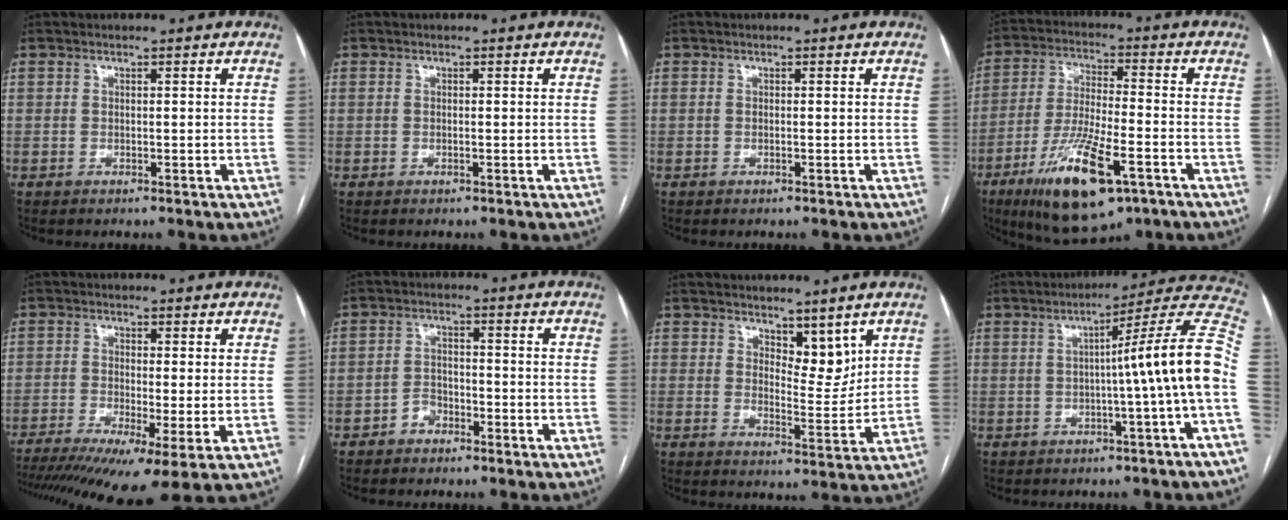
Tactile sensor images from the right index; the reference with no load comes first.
{"total": 0.0}
{"total": 0.0}
{"total": 16.1, "force": [-8.2, 4.2, 13.2], "torque": [-0.260, -0.027, -0.134]}
{"total": 14.6, "force": [-8.9, 2.2, 11.3], "torque": [-0.184, -0.022, -0.139]}
{"total": 2.6, "force": [-1.8, 1.7, 0.9], "torque": [-0.013, 0.008, -0.029]}
{"total": 5.1, "force": [3.6, 2.3, 2.8], "torque": [-0.038, -0.009, 0.064]}
{"total": 12.8, "force": [-1.6, -2.1, 12.5], "torque": [-0.150, 0.030, -0.030]}